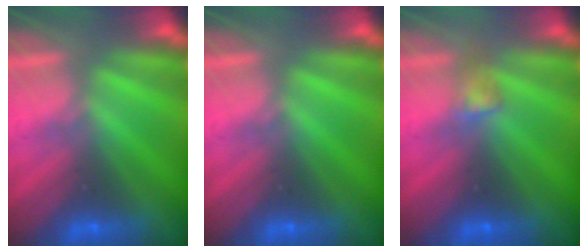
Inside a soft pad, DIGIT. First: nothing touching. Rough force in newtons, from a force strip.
{"total": 0.0}
{"total": 3.1}